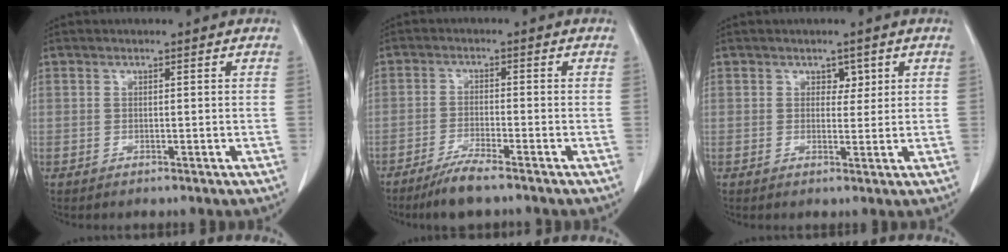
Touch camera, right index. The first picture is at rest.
{"total": 4.7, "force": [-3.8, 0.1, 2.9], "torque": [-0.060, -0.012, -0.074]}
{"total": 1.9, "force": [0.9, 1.4, 1.0], "torque": [-0.006, -0.001, 0.013]}